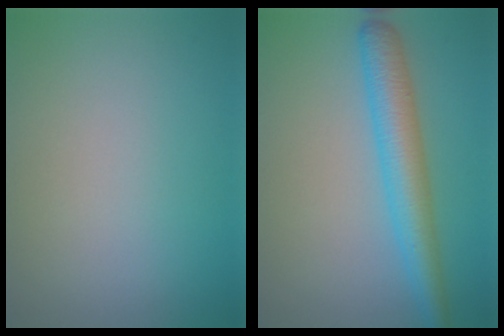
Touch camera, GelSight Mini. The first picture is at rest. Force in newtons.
{"total": 5.0, "press": 5.0, "slide": 0.2}